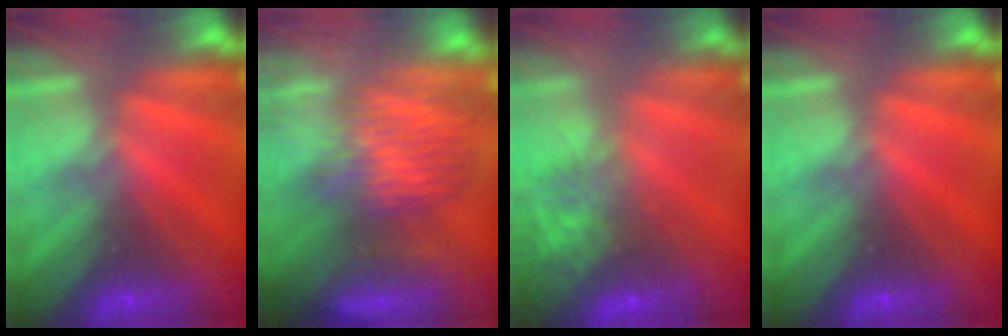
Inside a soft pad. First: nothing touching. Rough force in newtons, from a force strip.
{"total": 7.4}
{"total": 7.0}
{"total": 0.0}